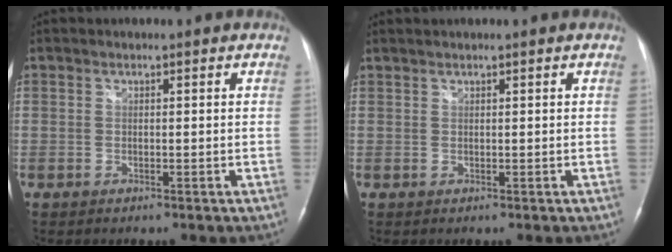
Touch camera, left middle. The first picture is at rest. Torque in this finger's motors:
{"motor_torque": [0.05, -0.24, 0.23, 0.02]}